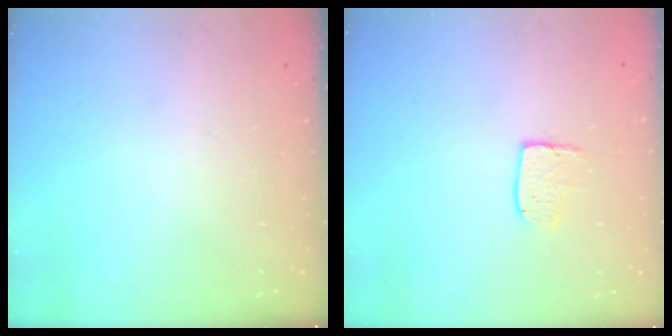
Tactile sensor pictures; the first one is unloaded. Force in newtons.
{"total": 6.0, "press": 6.0, "slide": 0.3}